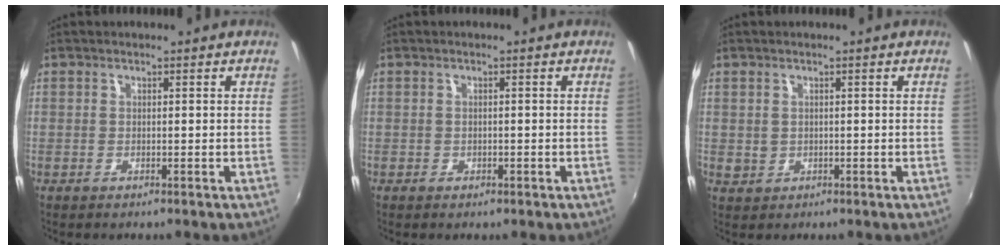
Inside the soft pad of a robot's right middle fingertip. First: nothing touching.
{"total": 1.3, "force": [-0.6, 1.0, 0.5], "torque": [-0.008, -0.005, -0.008]}
{"total": 1.8, "force": [0.3, 1.7, 0.5], "torque": [-0.003, 0.001, 0.007]}